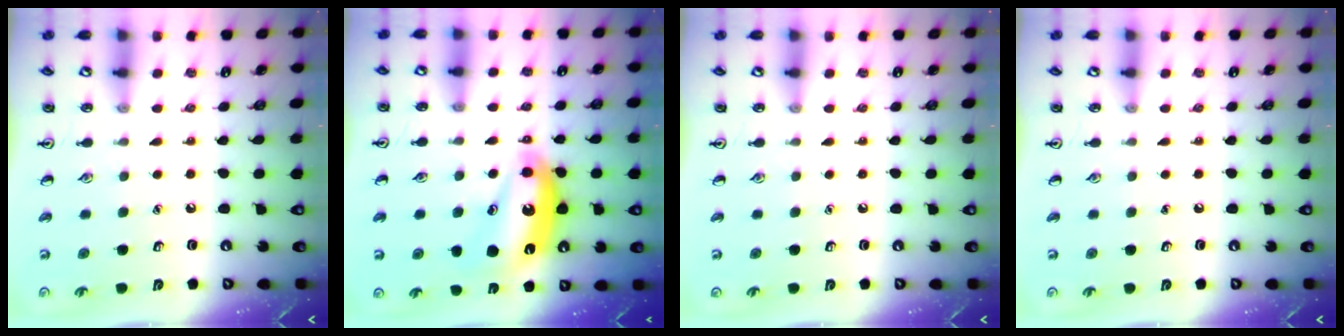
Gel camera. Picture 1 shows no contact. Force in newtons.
{"total": 14.4, "press": 14.4, "slide": 1.3}
{"total": 0.0}
{"total": 0.0}